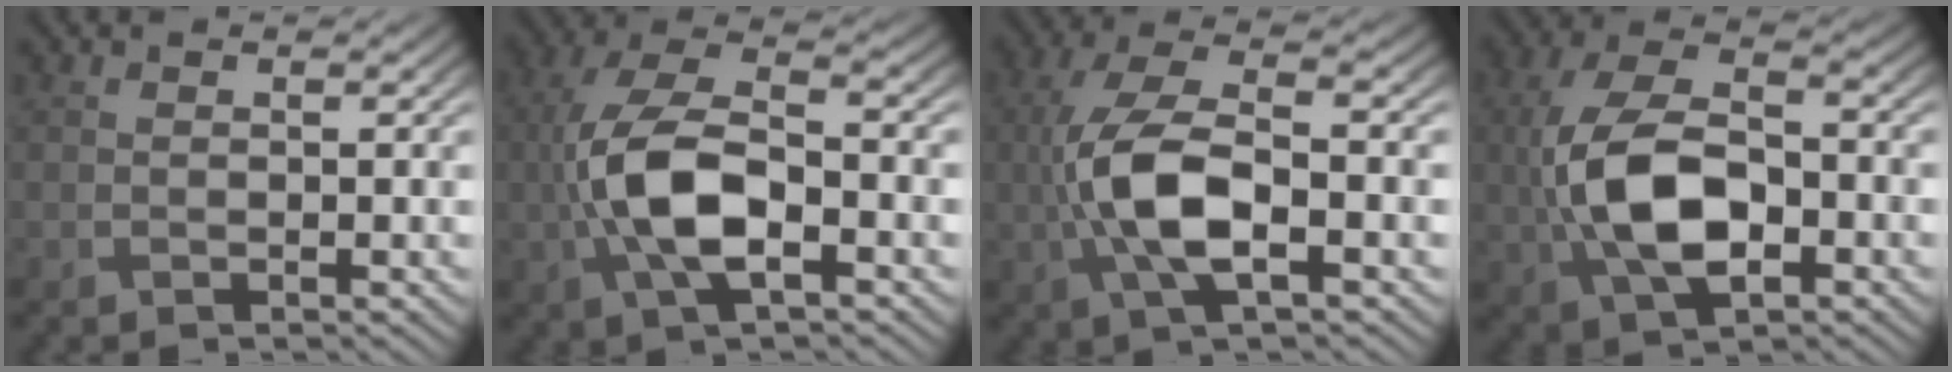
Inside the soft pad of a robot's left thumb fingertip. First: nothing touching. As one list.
[{"total": 10.7, "force": [-2.3, 5.0, 9.2], "torque": [-0.203, 0.005, -0.047]}, {"total": 9.8, "force": [-1.9, 4.1, 8.7], "torque": [-0.194, 0.007, -0.040]}, {"total": 11.3, "force": [-2.1, 6.1, 9.2], "torque": [-0.205, 0.001, -0.044]}]